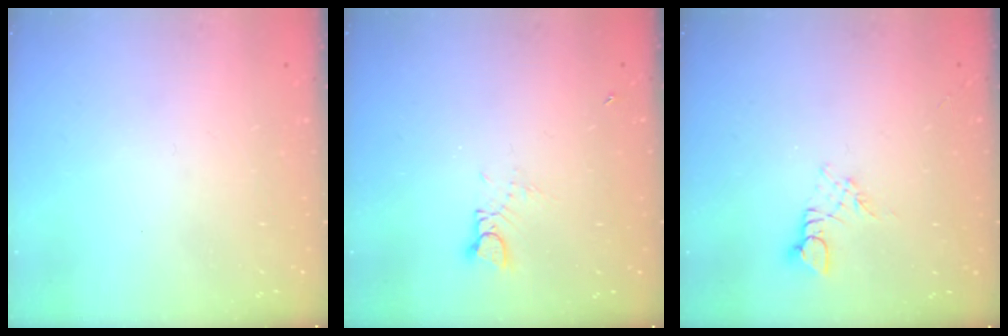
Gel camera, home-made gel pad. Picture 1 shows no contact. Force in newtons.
{"total": 2.7, "press": 2.7, "slide": 0.2}
{"total": 3.8, "press": 3.8, "slide": 0.5}